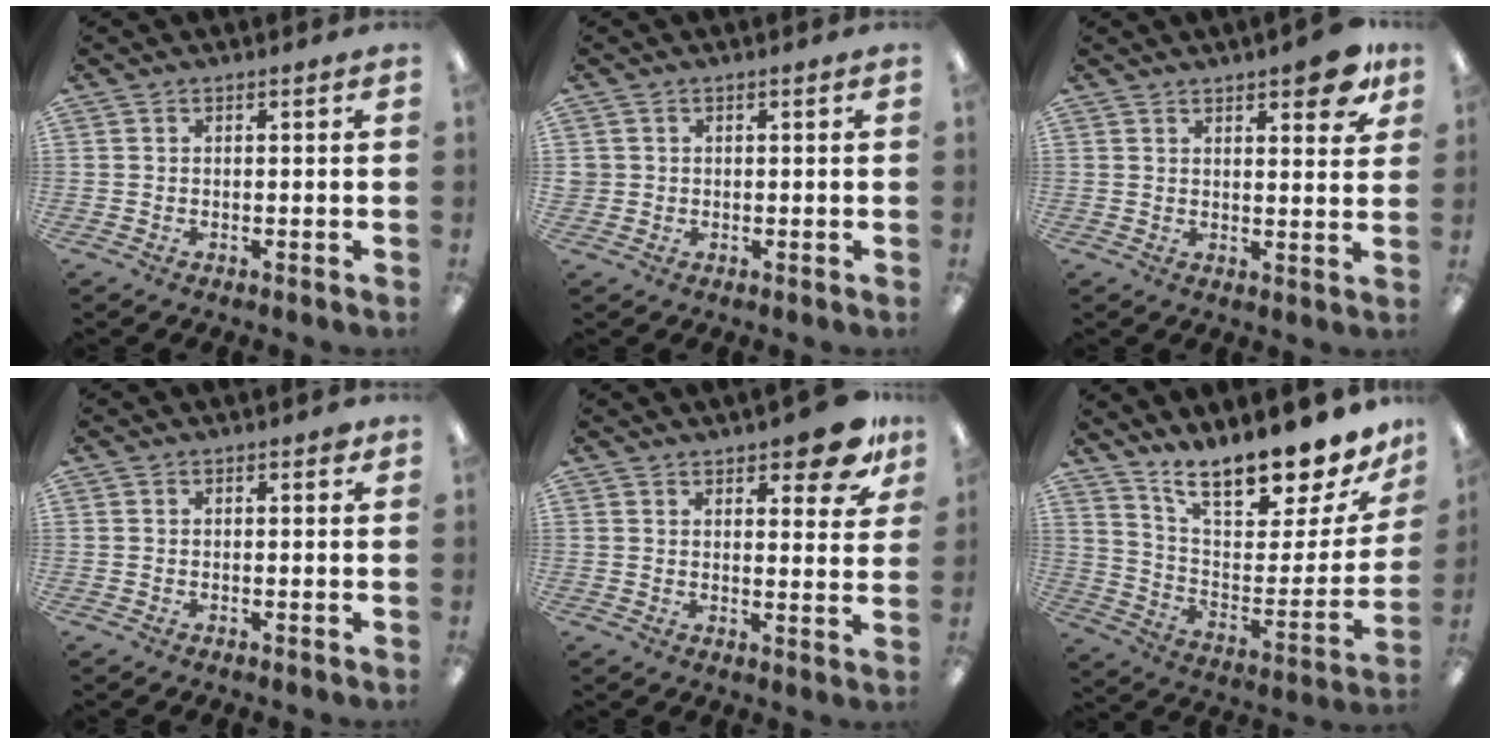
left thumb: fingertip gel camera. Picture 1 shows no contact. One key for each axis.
{"total": 1.5, "fx": 0.2, "fy": 1.4, "fz": 0.2, "tx": -0.004, "ty": 0.003, "tz": 0.003}
{"total": 8.3, "fx": 5.6, "fy": 2.4, "fz": 5.7, "tx": -0.058, "ty": -0.031, "tz": 0.086}
{"total": 0.9, "fx": 0.5, "fy": 0.4, "fz": 0.6, "tx": -0.005, "ty": -0.001, "tz": 0.007}
{"total": 11.5, "fx": 8.0, "fy": 4.0, "fz": 7.1, "tx": -0.075, "ty": -0.052, "tz": 0.133}
{"total": 16.1, "fx": 13.3, "fy": 4.6, "fz": 7.7, "tx": -0.119, "ty": -0.107, "tz": 0.230}